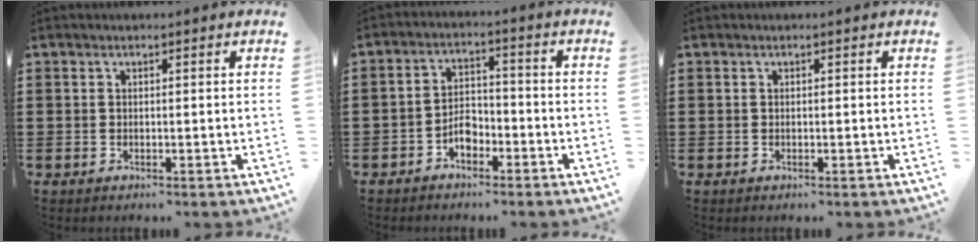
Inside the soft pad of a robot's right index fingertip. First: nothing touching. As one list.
[{"total": 4.0, "force": [-2.3, 2.3, 2.3], "torque": [-0.043, 0.007, -0.045]}, {"total": 0.0}]